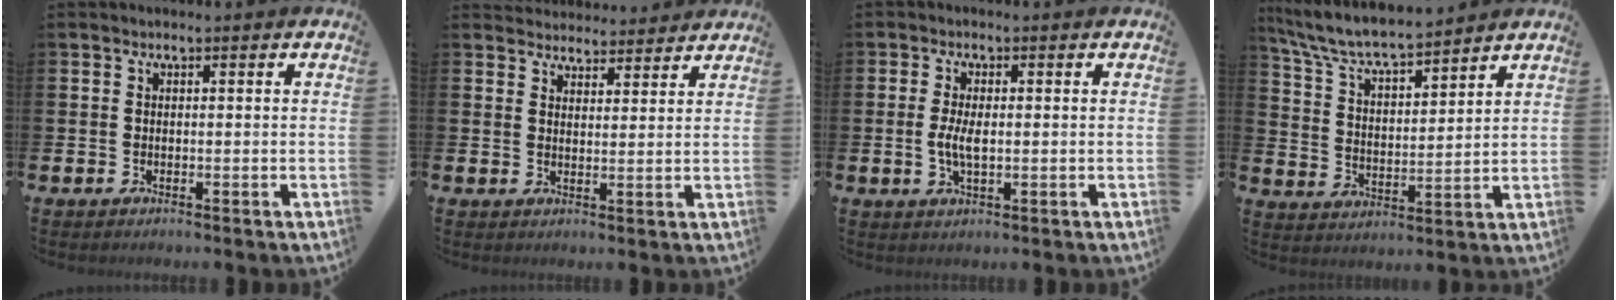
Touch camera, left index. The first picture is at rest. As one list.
[{"total": 3.8, "force": [3.7, 0.7, -0.4], "torque": [-0.002, -0.022, 0.068]}, {"total": 3.4, "force": [-0.1, 1.5, 3.1], "torque": [-0.058, -0.001, -0.007]}, {"total": 7.3, "force": [6.9, 0.9, 2.4], "torque": [-0.074, -0.047, 0.118]}]